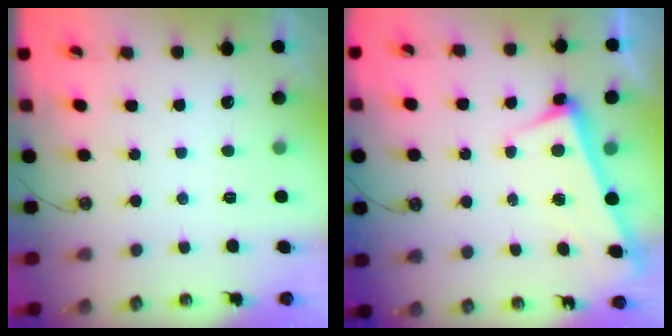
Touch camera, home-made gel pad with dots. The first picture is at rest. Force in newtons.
{"total": 2.7, "press": 2.7, "slide": 0.7}